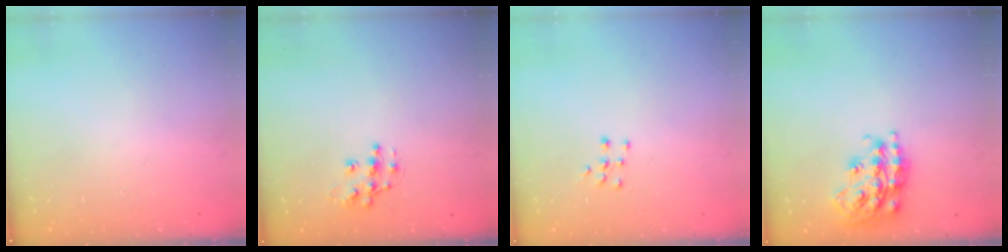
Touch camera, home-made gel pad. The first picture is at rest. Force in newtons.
{"total": 9.8, "press": 9.8, "slide": 0.6}
{"total": 6.0, "press": 6.0, "slide": 0.4}
{"total": 18.0, "press": 17.9, "slide": 1.1}